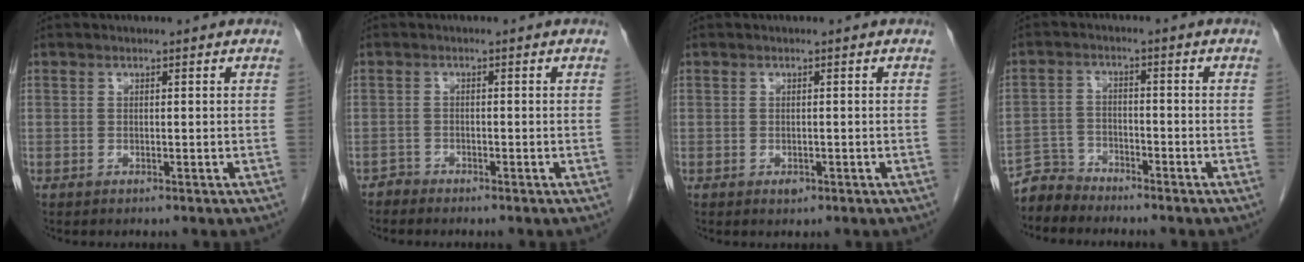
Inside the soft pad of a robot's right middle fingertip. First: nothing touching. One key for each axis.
{"total": 1.1, "fx": -1.0, "fy": 0.2, "fz": -0.4, "tx": 0.009, "ty": -0.002, "tz": -0.020}
{"total": 0.9, "fx": -0.5, "fy": 0.6, "fz": 0.6, "tx": -0.009, "ty": 0.000, "tz": -0.004}
{"total": 3.9, "fx": -3.8, "fy": 0.8, "fz": -0.8, "tx": 0.016, "ty": -0.007, "tz": -0.074}